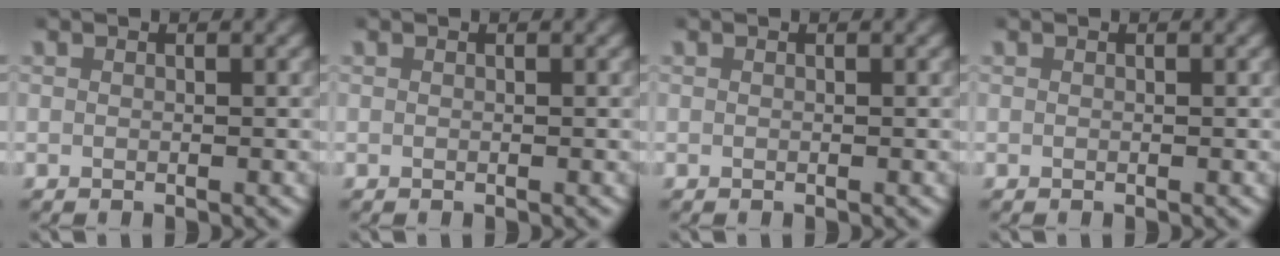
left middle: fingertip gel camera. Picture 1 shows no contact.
{"total": 0.0}
{"total": 0.0}
{"total": 0.0}